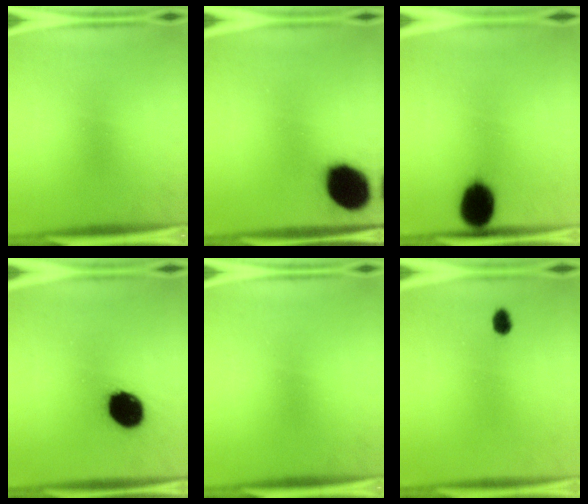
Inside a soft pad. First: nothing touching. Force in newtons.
{"total": 17.4}
{"total": 10.2}
{"total": 14.4}
{"total": 0.0}
{"total": 2.3}